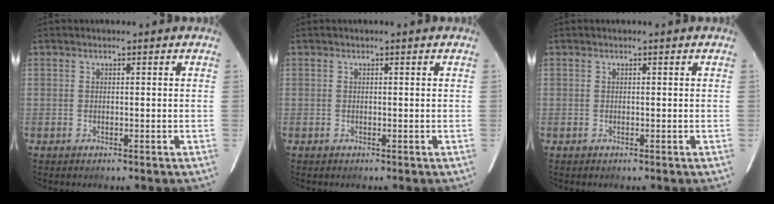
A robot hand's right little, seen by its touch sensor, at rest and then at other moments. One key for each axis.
{"total": 0.0}
{"total": 0.0}